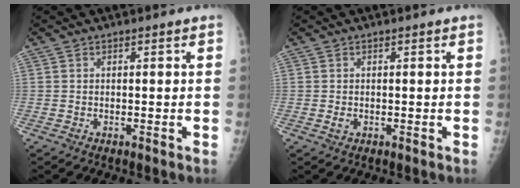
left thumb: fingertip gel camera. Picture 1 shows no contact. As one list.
[{"total": 1.0, "force": [0.0, 0.8, 0.7], "torque": [-0.010, -0.001, 0.001]}]